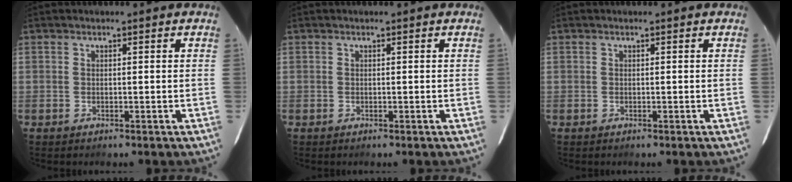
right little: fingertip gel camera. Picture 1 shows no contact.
{"total": 0.0}
{"total": 0.0}